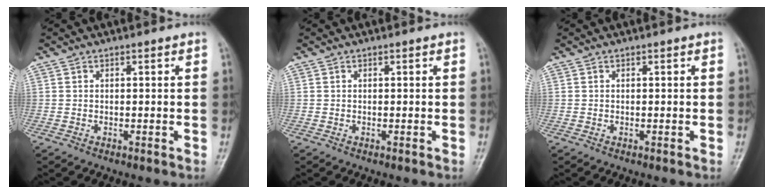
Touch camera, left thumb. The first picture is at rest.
{"total": 0.0}
{"total": 0.0}